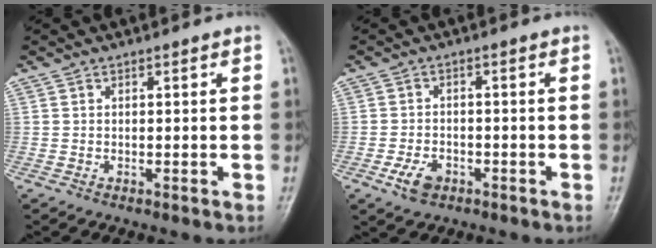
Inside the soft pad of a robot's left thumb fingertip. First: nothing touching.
{"total": 4.1, "force": [-2.0, 2.6, 2.4], "torque": [-0.043, 0.007, -0.035]}